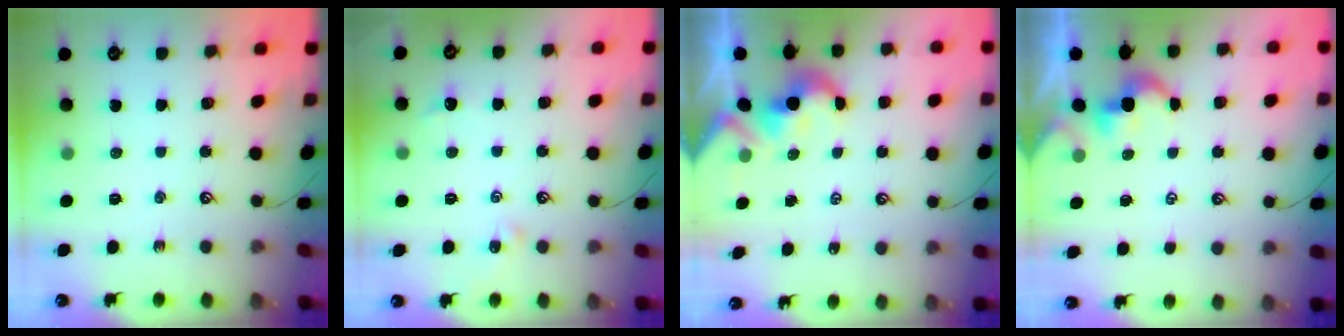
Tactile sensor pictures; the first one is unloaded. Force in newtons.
{"total": 2.0, "press": 1.9, "slide": 0.5}
{"total": 3.8, "press": 3.7, "slide": 0.7}
{"total": 2.4, "press": 2.4, "slide": 0.2}